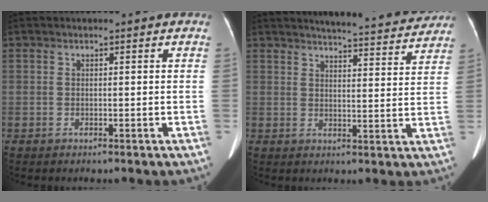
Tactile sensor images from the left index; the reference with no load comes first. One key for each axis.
{"total": 16.1, "fx": 15.1, "fy": 1.6, "fz": 5.1, "tx": -0.066, "ty": -0.028, "tz": 0.175}